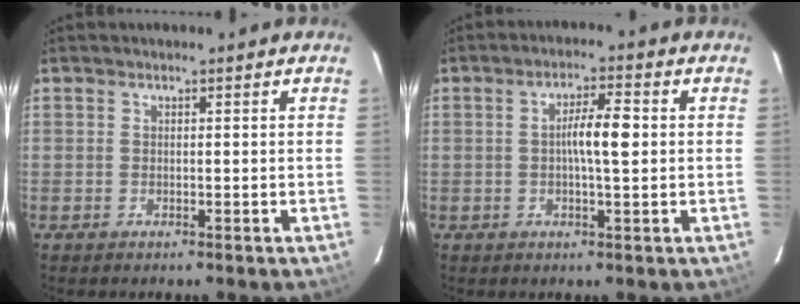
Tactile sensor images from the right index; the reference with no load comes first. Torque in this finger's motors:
{"motor_torque": [0.37, -0.09, 0.40, 0.08]}